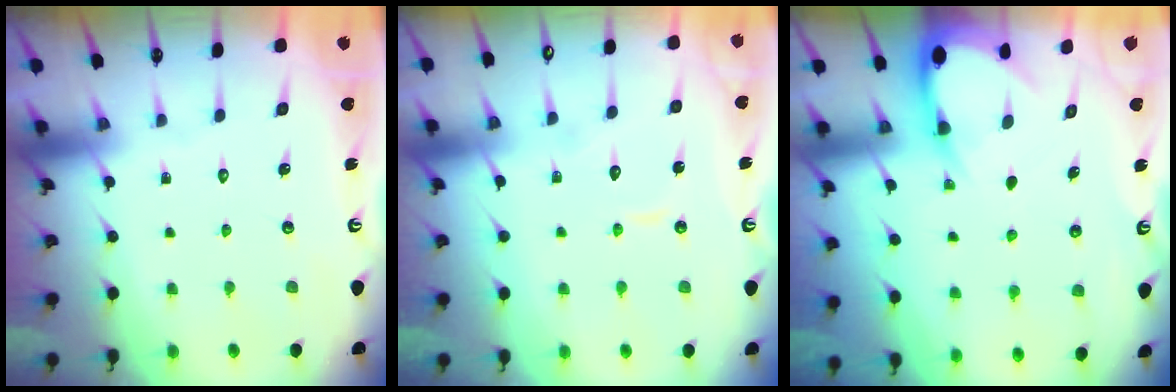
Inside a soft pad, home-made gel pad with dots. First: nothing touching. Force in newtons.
{"total": 6.0, "press": 5.9, "slide": 0.6}
{"total": 4.9, "press": 4.9, "slide": 0.6}